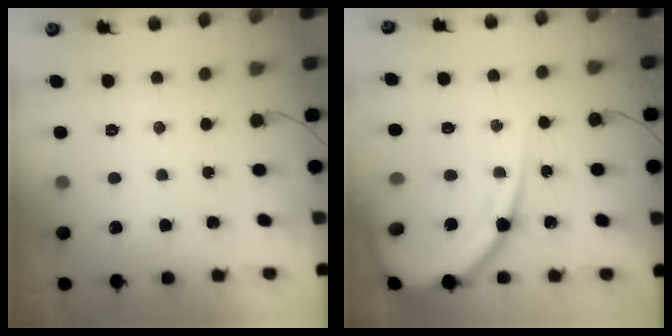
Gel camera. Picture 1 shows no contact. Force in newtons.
{"total": 15.9, "press": 15.8, "slide": 1.6}